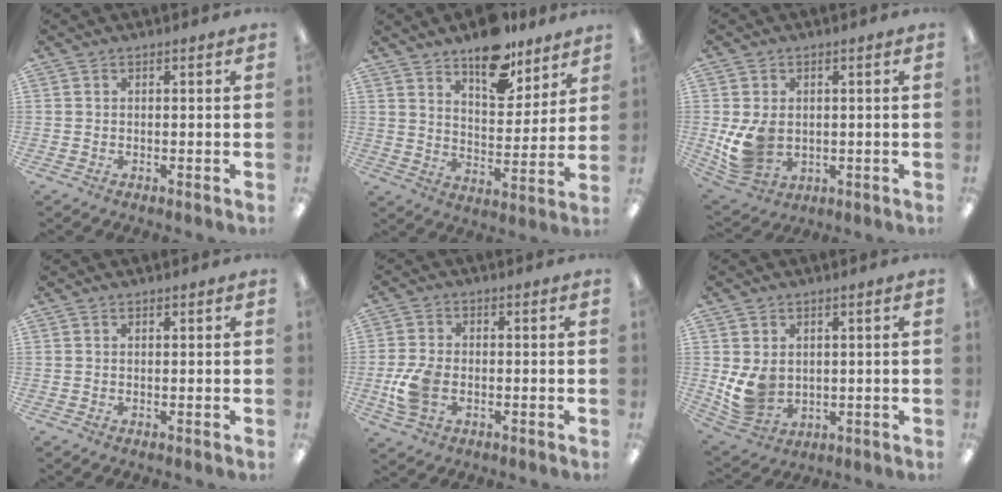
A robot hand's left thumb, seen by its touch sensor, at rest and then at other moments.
{"total": 13.5, "force": [10.6, 5.9, 5.9], "torque": [-0.078, -0.069, 0.189]}
{"total": 9.6, "force": [0.0, 7.6, 6.0], "torque": [-0.128, 0.004, 0.006]}
{"total": 0.5, "force": [0.5, 0.2, 0.1], "torque": [0.005, -0.002, 0.007]}
{"total": 8.4, "force": [-1.7, 5.6, 6.0], "torque": [-0.126, 0.001, -0.031]}
{"total": 8.8, "force": [1.5, 7.2, 4.8], "torque": [-0.109, -0.005, 0.032]}